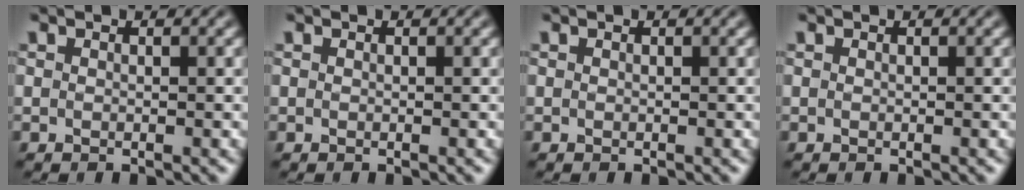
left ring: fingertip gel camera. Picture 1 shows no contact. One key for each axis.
{"total": 0.0}
{"total": 0.0}
{"total": 0.0}